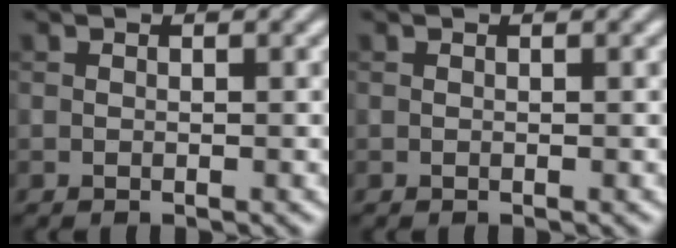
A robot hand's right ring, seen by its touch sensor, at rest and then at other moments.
{"total": 0.0}